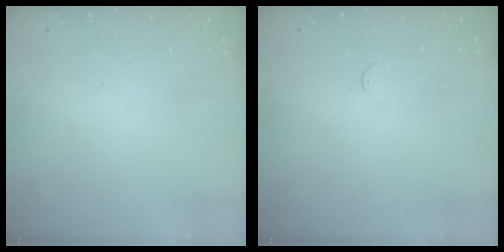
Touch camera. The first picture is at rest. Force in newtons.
{"total": 2.7, "press": 2.7, "slide": 0.4}